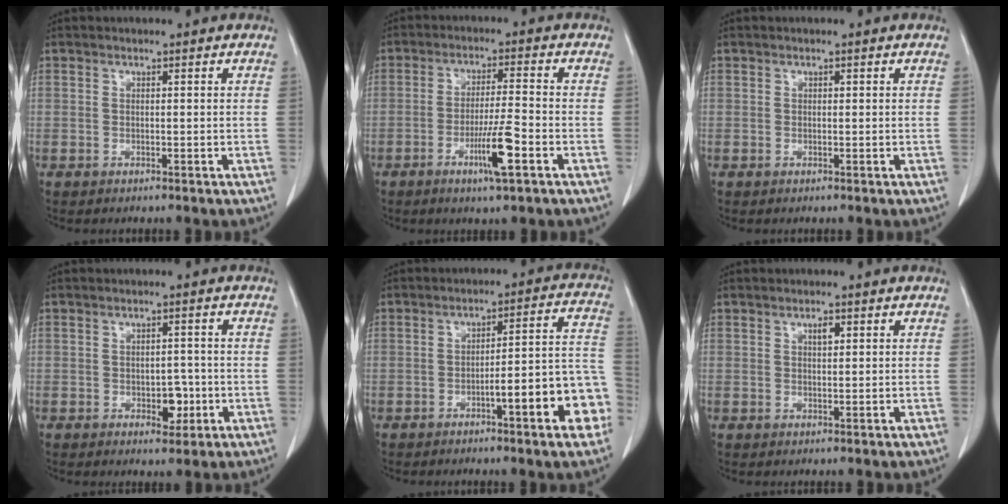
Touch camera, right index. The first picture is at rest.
{"total": 7.1, "force": [-3.2, -0.1, 6.3], "torque": [-0.113, -0.011, -0.057]}
{"total": 0.0}
{"total": 3.4, "force": [-1.0, 2.0, 2.6], "torque": [-0.029, 0.004, -0.007]}
{"total": 11.9, "force": [-4.9, 1.5, 10.8], "torque": [-0.121, 0.033, -0.062]}
{"total": 1.5, "force": [0.7, 0.6, 1.3], "torque": [-0.022, -0.001, 0.011]}